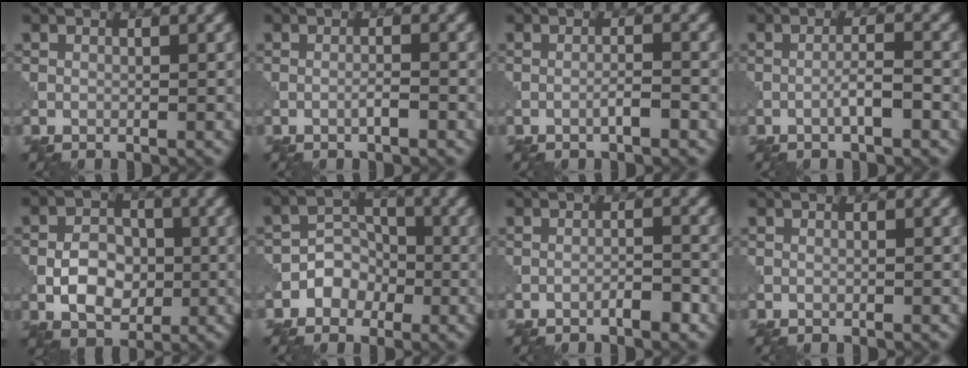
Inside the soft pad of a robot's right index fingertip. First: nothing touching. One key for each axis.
{"total": 1.1, "fx": -0.6, "fy": 0.1, "fz": 1.0, "tx": -0.016, "ty": 0.005, "tz": -0.013}
{"total": 1.5, "fx": -0.8, "fy": 0.1, "fz": 1.3, "tx": -0.022, "ty": 0.006, "tz": -0.017}
{"total": 2.2, "fx": -1.0, "fy": 0.2, "fz": 2.0, "tx": -0.035, "ty": 0.009, "tz": -0.020}
{"total": 4.8, "fx": -0.9, "fy": 3.3, "fz": 3.3, "tx": -0.051, "ty": 0.002, "tz": -0.019}
{"total": 2.8, "fx": -1.3, "fy": 2.3, "fz": 0.9, "tx": 0.003, "ty": 0.011, "tz": -0.031}
{"total": 1.7, "fx": -1.1, "fy": 0.2, "fz": 1.2, "tx": -0.016, "ty": 0.006, "tz": -0.021}
{"total": 0.0}